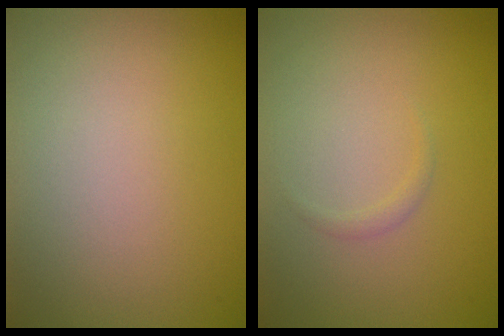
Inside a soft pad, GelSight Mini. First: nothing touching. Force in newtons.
{"total": 0.6, "press": 0.5, "slide": 0.1}